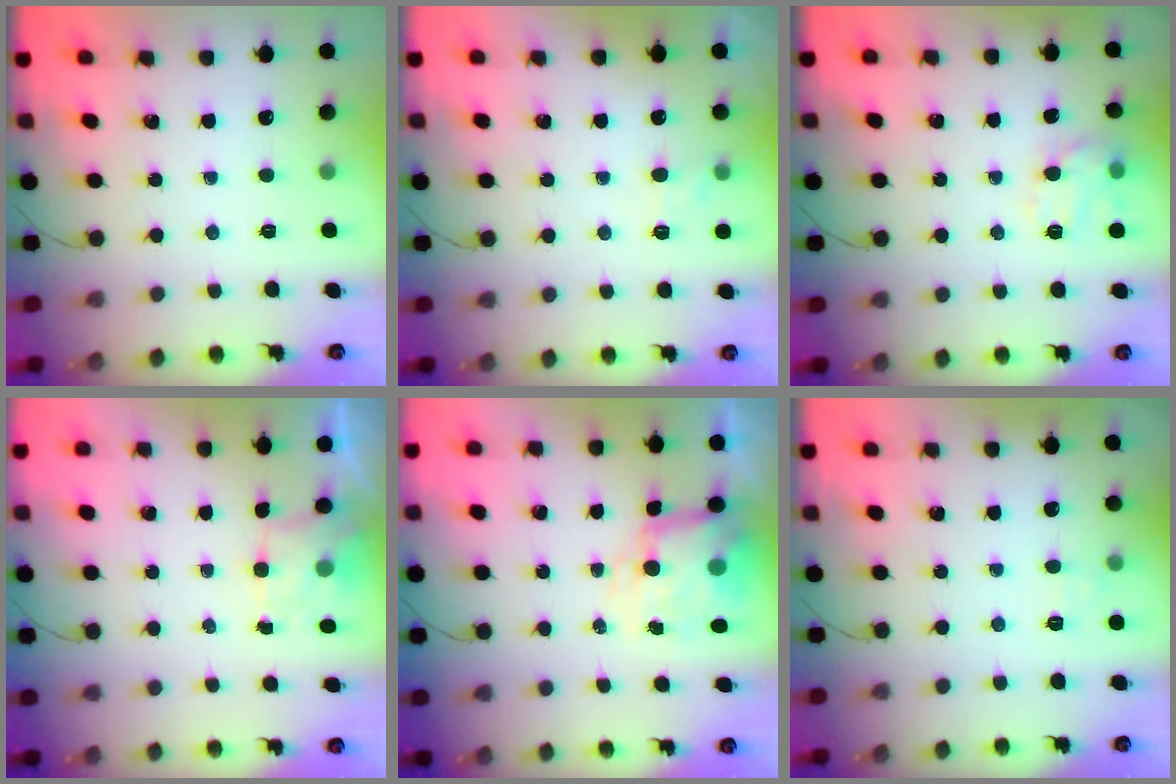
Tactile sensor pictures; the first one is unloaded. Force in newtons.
{"total": 7.3, "press": 7.1, "slide": 1.5}
{"total": 10.8, "press": 10.8, "slide": 0.4}
{"total": 1.8, "press": 1.5, "slide": 1.0}
{"total": 8.6, "press": 8.5, "slide": 1.2}
{"total": 5.6, "press": 5.4, "slide": 1.5}